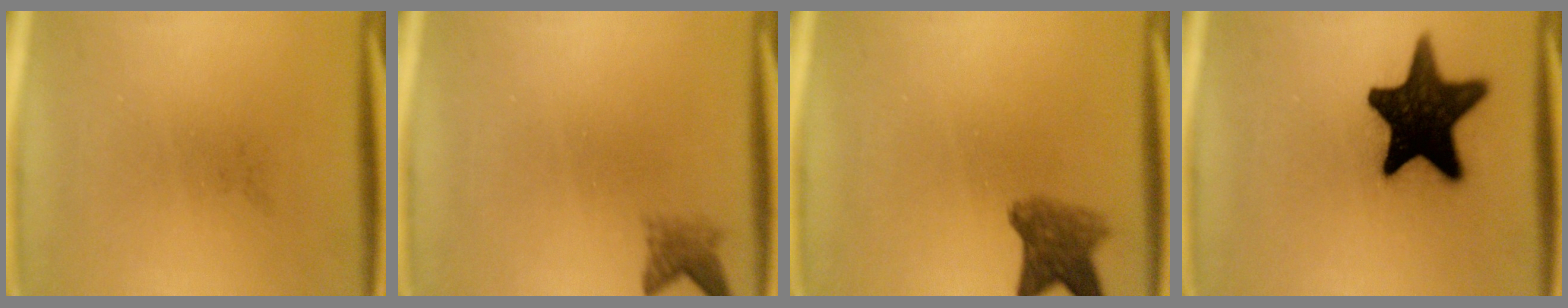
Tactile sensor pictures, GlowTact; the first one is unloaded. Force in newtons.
{"total": 2.2}
{"total": 5.0}
{"total": 18.4}